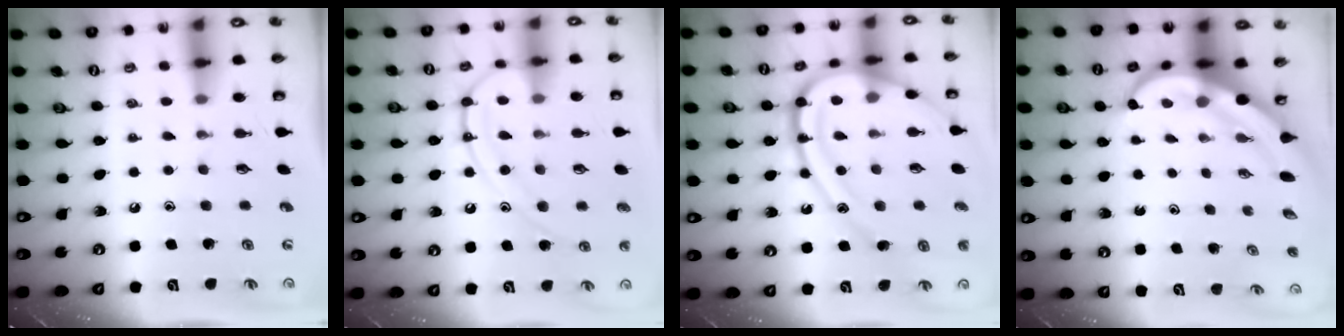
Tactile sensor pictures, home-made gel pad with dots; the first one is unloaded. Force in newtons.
{"total": 12.6, "press": 12.5, "slide": 1.3}
{"total": 21.7, "press": 21.6, "slide": 1.7}
{"total": 8.1, "press": 7.9, "slide": 1.8}